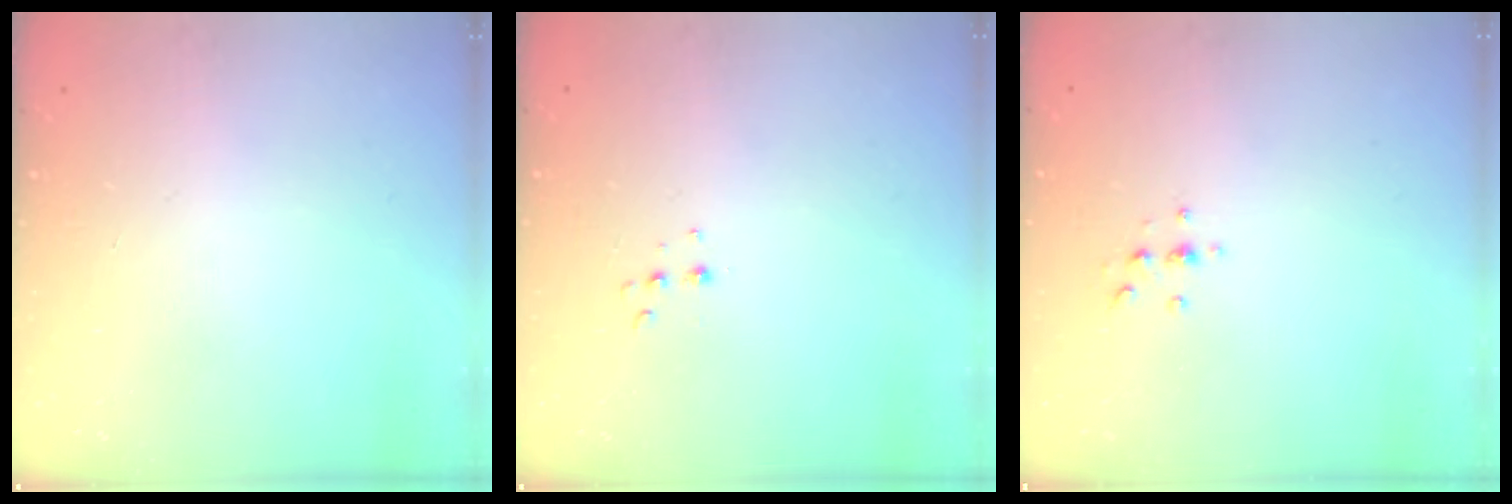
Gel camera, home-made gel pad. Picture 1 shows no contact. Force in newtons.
{"total": 4.7, "press": 4.6, "slide": 0.8}
{"total": 2.3, "press": 2.2, "slide": 0.2}